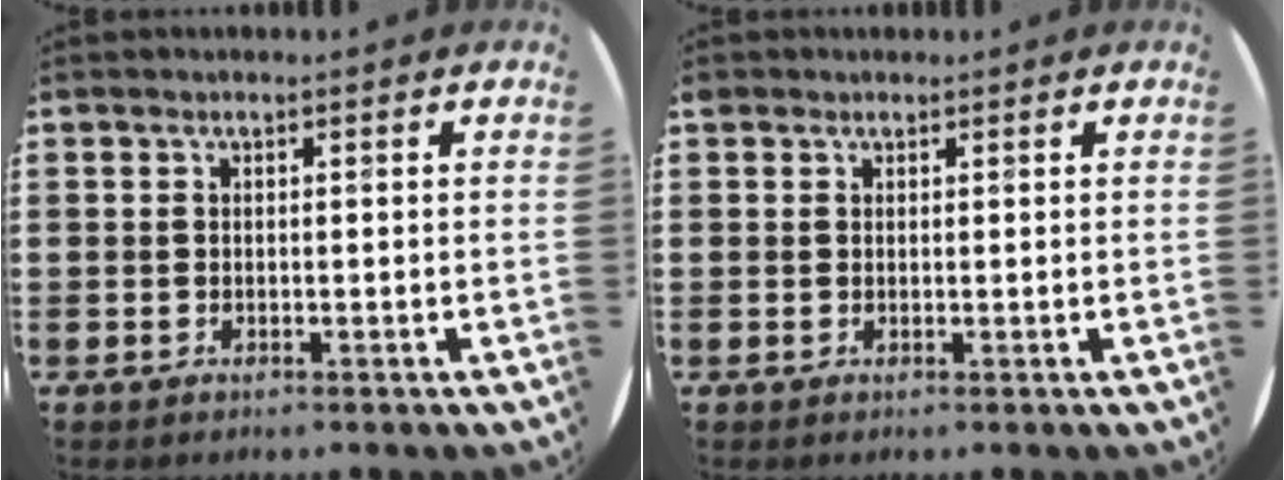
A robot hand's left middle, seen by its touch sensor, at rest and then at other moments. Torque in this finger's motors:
{"motor_torque": [0.02, 0.01, -0.02, 0.02]}